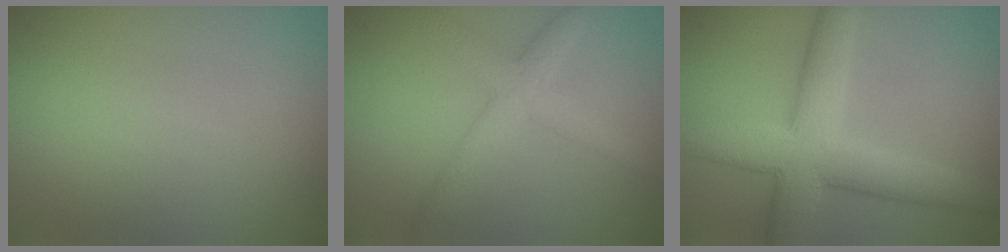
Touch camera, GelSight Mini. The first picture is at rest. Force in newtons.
{"total": 3.9, "press": 3.9, "slide": 0.2}
{"total": 7.9, "press": 7.9, "slide": 0.6}